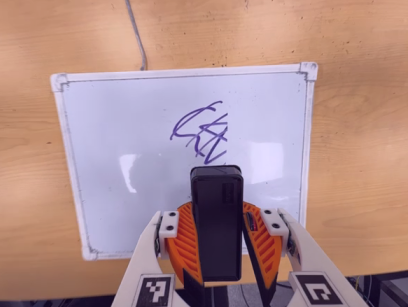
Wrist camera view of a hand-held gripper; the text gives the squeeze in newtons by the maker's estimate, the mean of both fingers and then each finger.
{"total": 11.2, "left": 10.5, "right": 12.0}